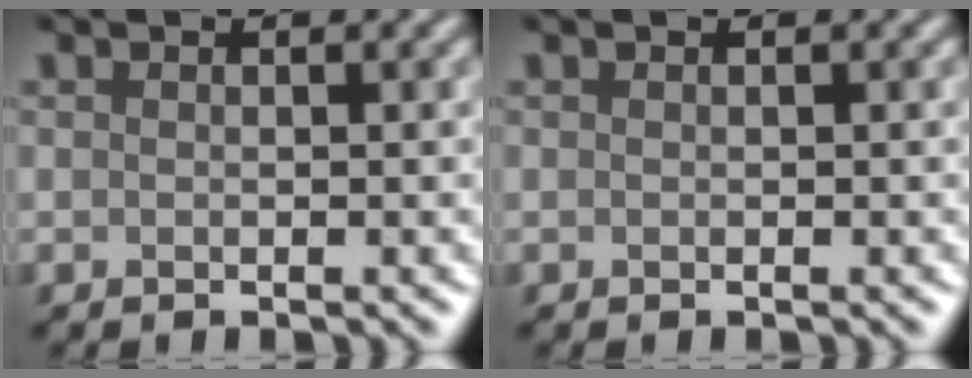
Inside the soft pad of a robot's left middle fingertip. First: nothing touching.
{"total": 0.0}